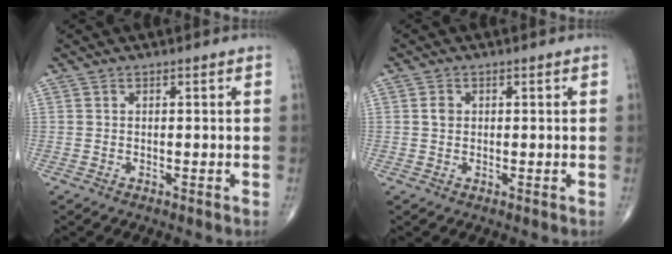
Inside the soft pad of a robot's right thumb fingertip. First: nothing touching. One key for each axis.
{"total": 1.6, "fx": 0.3, "fy": 1.3, "fz": 0.9, "tx": -0.012, "ty": 0.001, "tz": 0.005}